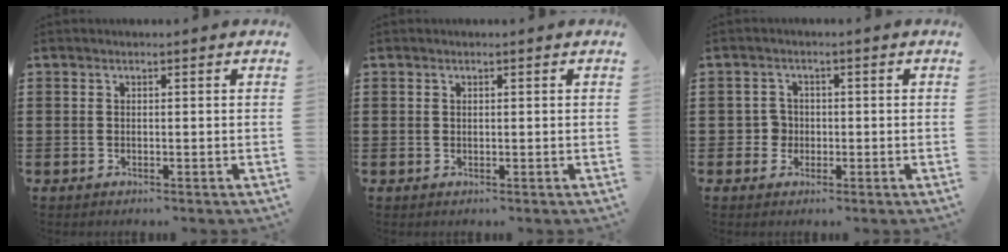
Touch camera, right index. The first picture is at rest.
{"total": 0.0}
{"total": 2.4, "force": [-0.5, 2.2, 0.8], "torque": [-0.023, 0.005, -0.012]}